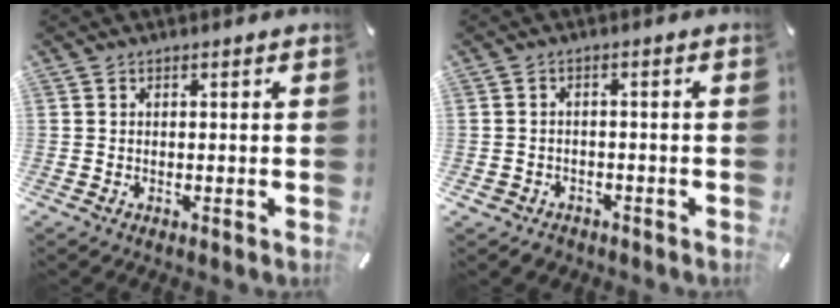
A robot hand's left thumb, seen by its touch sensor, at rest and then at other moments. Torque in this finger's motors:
{"motor_torque": [-0.16, -0.28, -0.13, 0.22, 0.02]}